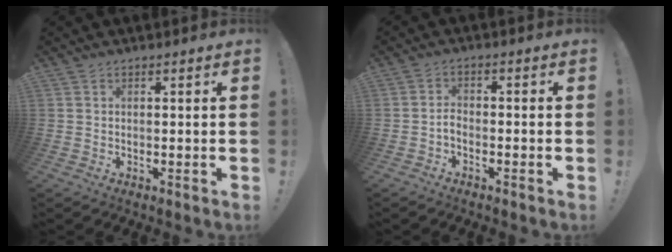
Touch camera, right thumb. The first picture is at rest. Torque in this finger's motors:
{"motor_torque": [0.27, -0.18, 0.22, -0.39, 0.03]}